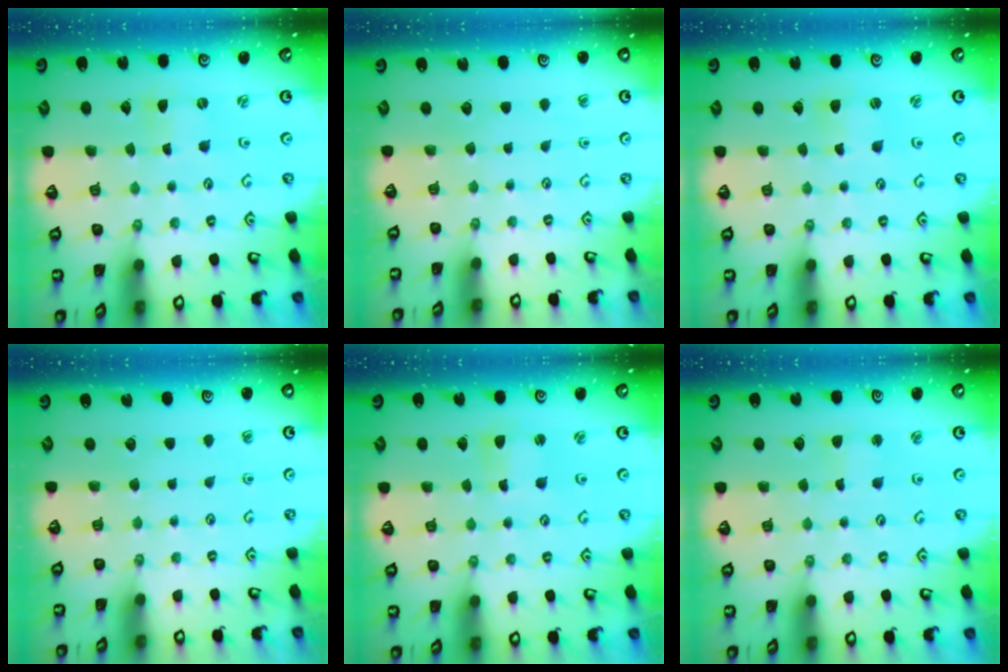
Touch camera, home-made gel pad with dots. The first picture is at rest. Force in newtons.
{"total": 0.0}
{"total": 1.8, "press": 1.8, "slide": 0.3}
{"total": 0.0}
{"total": 2.1, "press": 2.1, "slide": 0.4}
{"total": 2.1, "press": 2.1, "slide": 0.4}